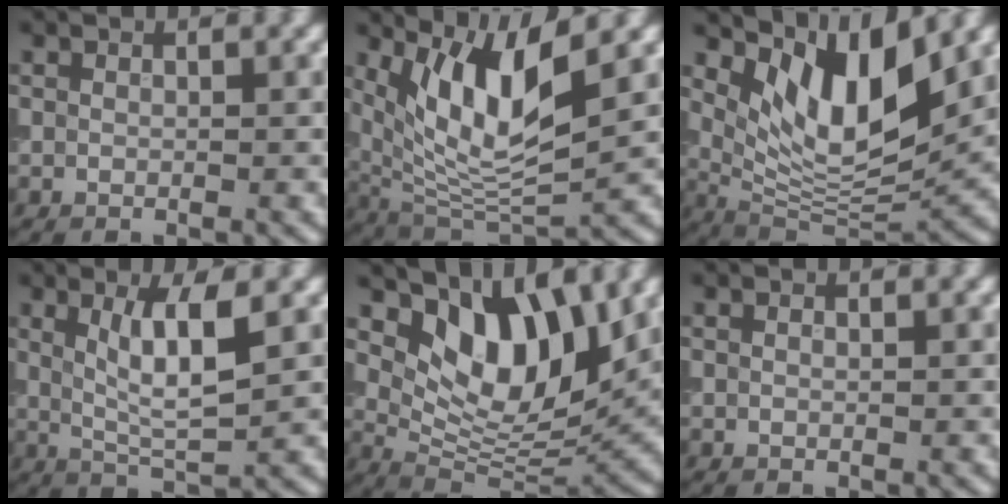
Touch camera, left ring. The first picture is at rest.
{"total": 8.3, "force": [3.5, 2.7, 7.0], "torque": [-0.138, -0.014, 0.067]}
{"total": 9.0, "force": [4.3, 3.5, 7.0], "torque": [-0.119, -0.019, 0.081]}
{"total": 4.8, "force": [1.5, 1.0, 4.5], "torque": [-0.086, -0.008, 0.031]}
{"total": 9.0, "force": [4.6, 4.2, 6.4], "torque": [-0.105, -0.013, 0.078]}
{"total": 0.0}